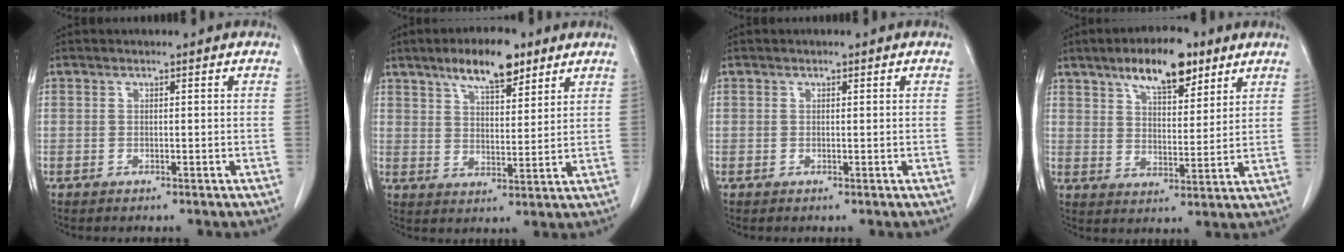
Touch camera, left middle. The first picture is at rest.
{"total": 9.0, "force": [6.1, 2.9, 6.0], "torque": [-0.101, 0.006, 0.104]}
{"total": 0.0}
{"total": 10.2, "force": [6.7, 3.7, 6.8], "torque": [-0.111, 0.007, 0.111]}